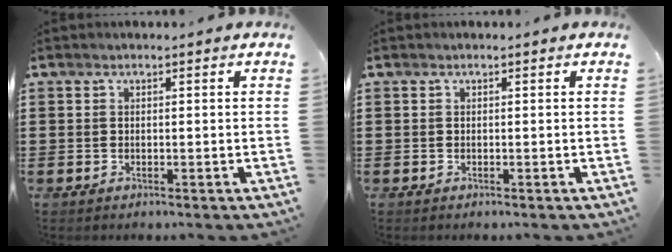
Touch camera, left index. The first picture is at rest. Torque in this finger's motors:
{"motor_torque": [0.00, 0.00, 0.00, 0.01]}